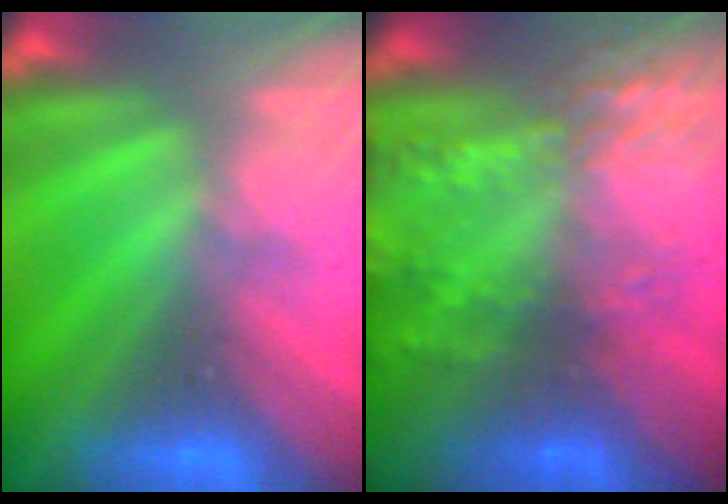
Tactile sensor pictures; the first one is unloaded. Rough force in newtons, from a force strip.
{"total": 7.8}